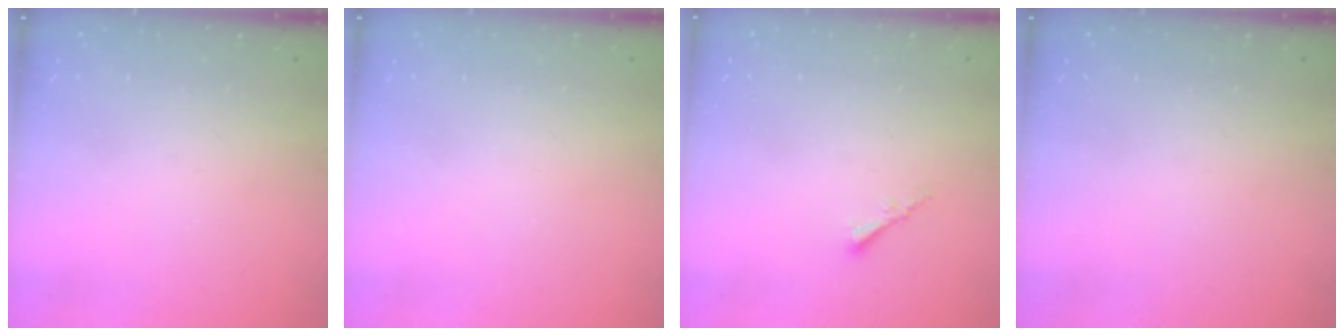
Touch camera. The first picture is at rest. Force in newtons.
{"total": 0.0}
{"total": 1.5, "press": 1.5, "slide": 0.4}
{"total": 0.0}